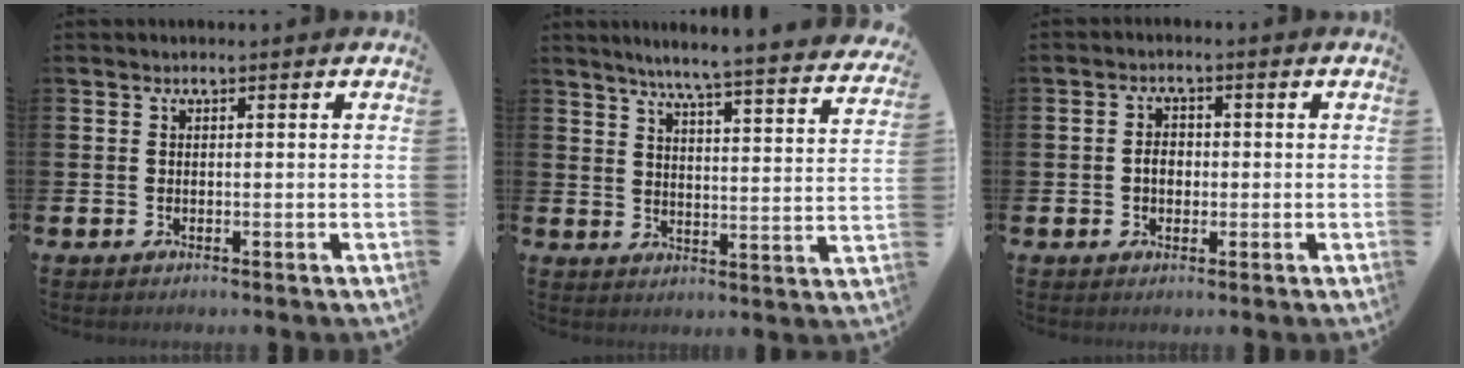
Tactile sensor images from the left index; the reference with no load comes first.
{"total": 5.7, "force": [5.3, -0.6, 2.0], "torque": [-0.053, -0.048, 0.084]}
{"total": 2.4, "force": [-0.2, 1.8, 1.7], "torque": [-0.022, 0.003, -0.008]}